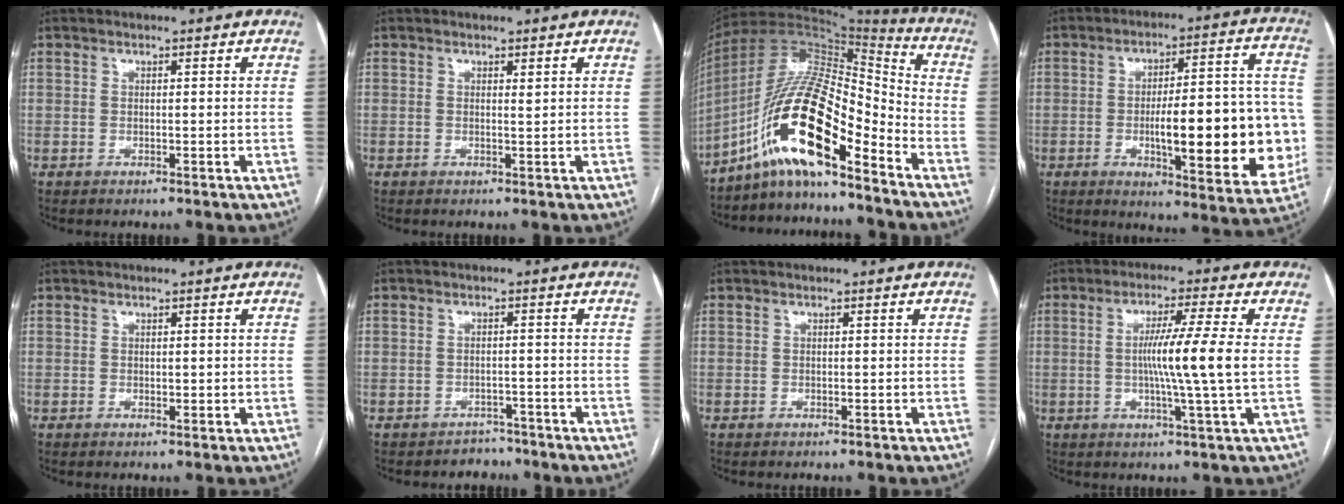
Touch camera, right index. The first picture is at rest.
{"total": 0.5, "force": [0.4, 0.0, 0.4], "torque": [-0.008, -0.003, 0.006]}
{"total": 16.1, "force": [-9.3, 3.4, 12.7], "torque": [-0.244, 0.023, -0.167]}
{"total": 20.8, "force": [-3.6, 4.9, 19.9], "torque": [-0.221, 0.024, -0.033]}
{"total": 1.1, "force": [0.3, 0.8, 0.6], "torque": [-0.007, -0.003, 0.008]}
{"total": 2.6, "force": [-2.0, 1.5, -0.8], "torque": [0.012, 0.012, -0.031]}
{"total": 0.0}
{"total": 9.1, "force": [0.2, -1.6, 8.9], "torque": [-0.157, -0.007, 0.003]}